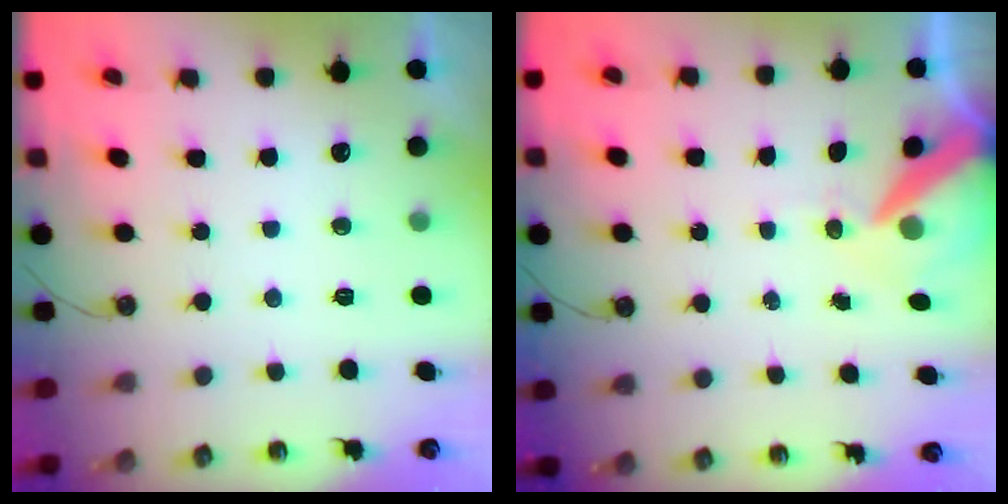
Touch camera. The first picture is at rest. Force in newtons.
{"total": 10.4, "press": 10.3, "slide": 1.4}